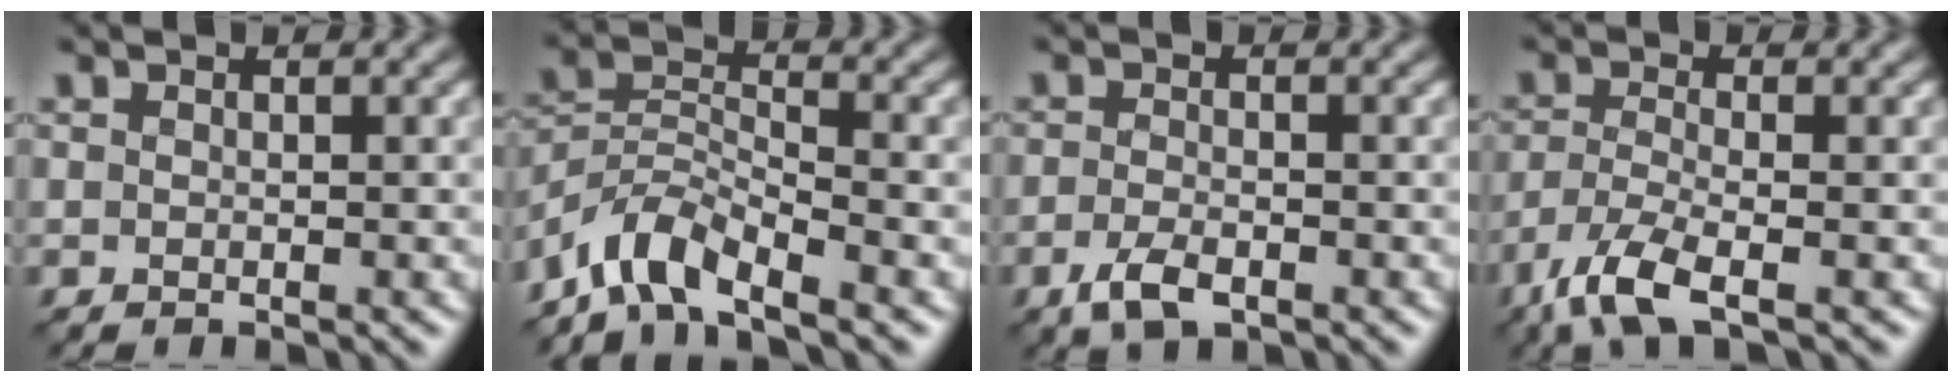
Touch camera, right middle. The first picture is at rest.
{"total": 5.2, "force": [-4.1, 1.7, 2.7], "torque": [-0.047, 0.006, -0.090]}
{"total": 2.4, "force": [-1.3, 1.1, 1.7], "torque": [-0.042, -0.001, -0.029]}
{"total": 4.8, "force": [-3.1, 1.3, 3.4], "torque": [-0.079, -0.009, -0.072]}